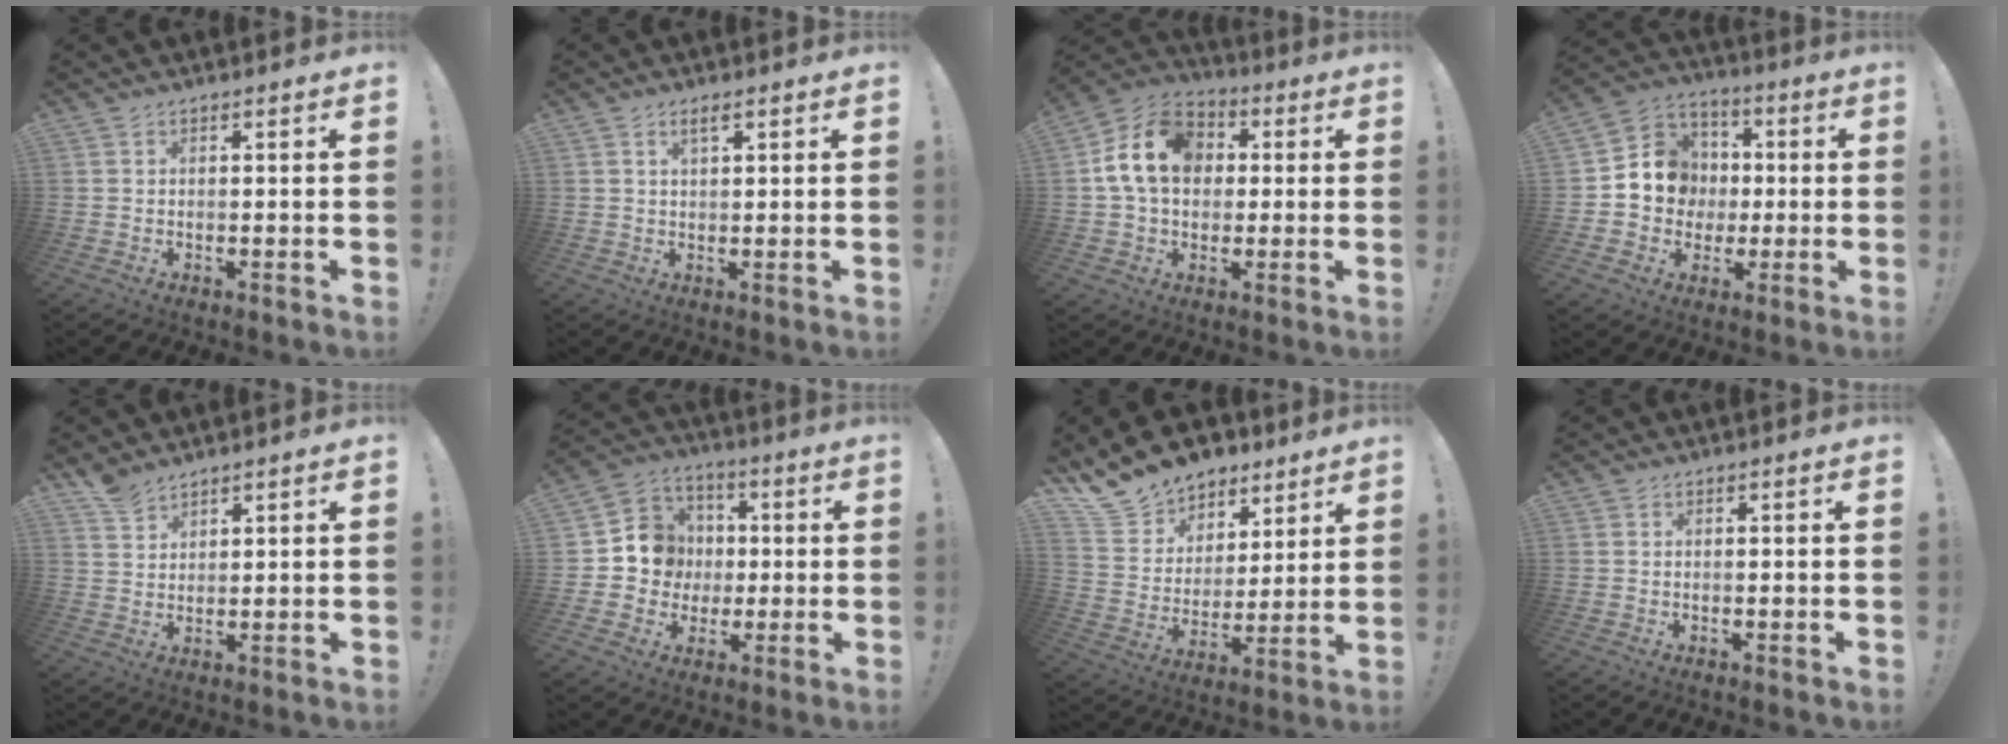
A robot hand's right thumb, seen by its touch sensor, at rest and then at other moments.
{"total": 2.7, "force": [1.5, 0.8, 2.1], "torque": [-0.031, -0.003, 0.022]}
{"total": 16.1, "force": [2.9, 12.2, 10.1], "torque": [-0.166, 0.010, 0.060]}
{"total": 11.9, "force": [-0.1, 11.2, 4.0], "torque": [-0.041, 0.008, 0.010]}
{"total": 4.6, "force": [4.1, 1.7, 1.3], "torque": [-0.014, -0.024, 0.077]}
{"total": 11.1, "force": [-0.5, 10.6, 3.1], "torque": [-0.026, 0.009, 0.003]}
{"total": 14.9, "force": [11.9, 8.5, 2.8], "torque": [-0.064, -0.091, 0.229]}
{"total": 0.0}